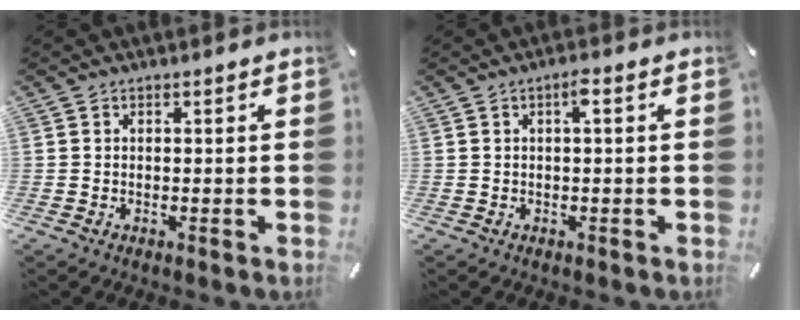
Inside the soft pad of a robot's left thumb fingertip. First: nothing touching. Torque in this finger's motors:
{"motor_torque": [0.50, 0.48, -0.04, -0.02, 0.13]}